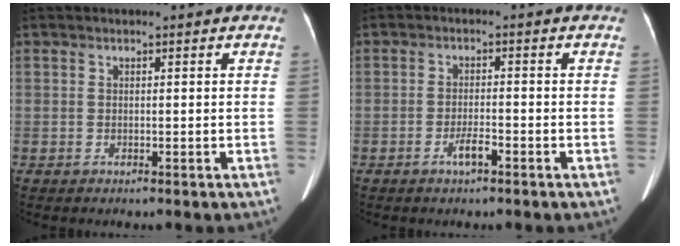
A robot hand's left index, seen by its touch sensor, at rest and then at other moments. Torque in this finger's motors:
{"motor_torque": [0.43, 0.35, 0.20, 0.05]}